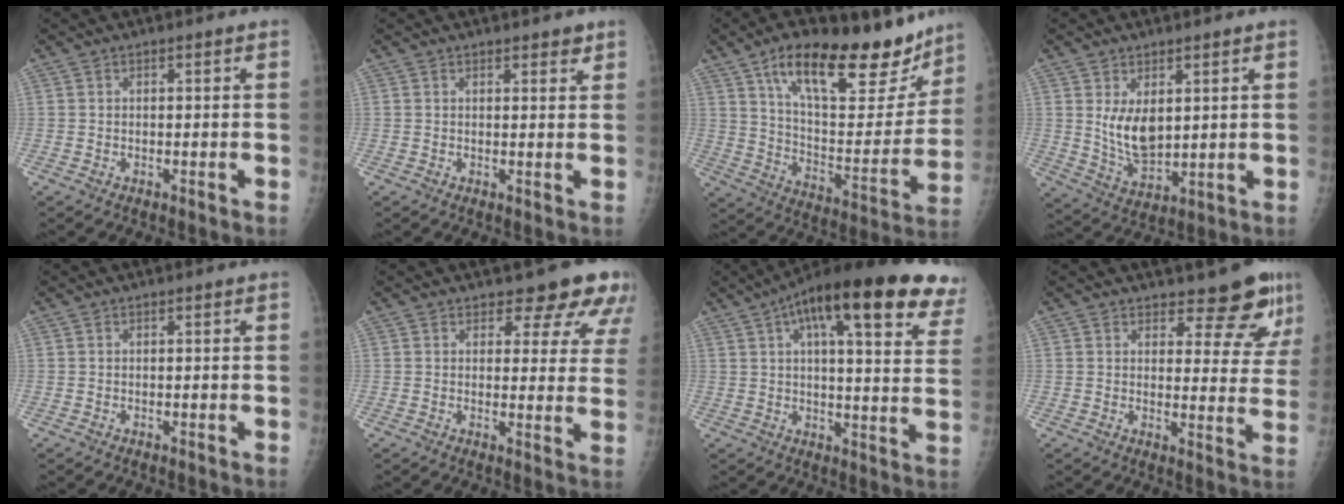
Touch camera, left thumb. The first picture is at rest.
{"total": 2.2, "force": [1.7, 0.9, 1.1], "torque": [-0.001, -0.009, 0.019]}
{"total": 26.4, "force": [17.6, 10.2, 16.9], "torque": [-0.210, -0.058, 0.278]}
{"total": 8.2, "force": [2.3, 4.8, 6.3], "torque": [-0.094, -0.028, 0.060]}
{"total": 0.0}
{"total": 9.9, "force": [7.9, 4.4, 4.1], "torque": [-0.004, -0.042, 0.074]}
{"total": 27.2, "force": [15.0, 7.7, 21.3], "torque": [-0.269, 0.002, 0.194]}
{"total": 9.7, "force": [8.1, 3.4, 4.2], "torque": [-0.021, -0.062, 0.093]}